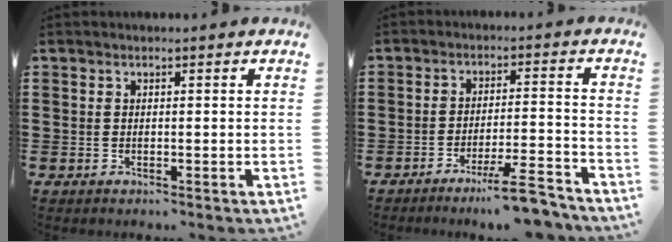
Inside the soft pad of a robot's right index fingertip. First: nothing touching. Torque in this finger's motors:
{"motor_torque": [0.18, -0.18, -0.06, -0.05]}